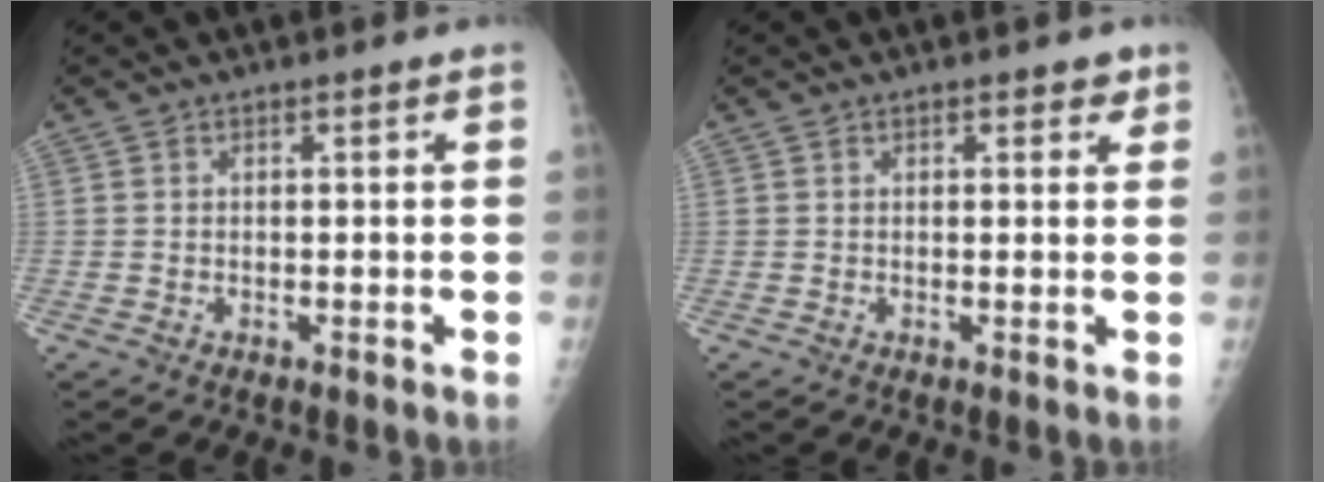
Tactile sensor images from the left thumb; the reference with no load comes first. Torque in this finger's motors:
{"motor_torque": [-0.31, 0.19, 0.05, 0.12, 0.03]}